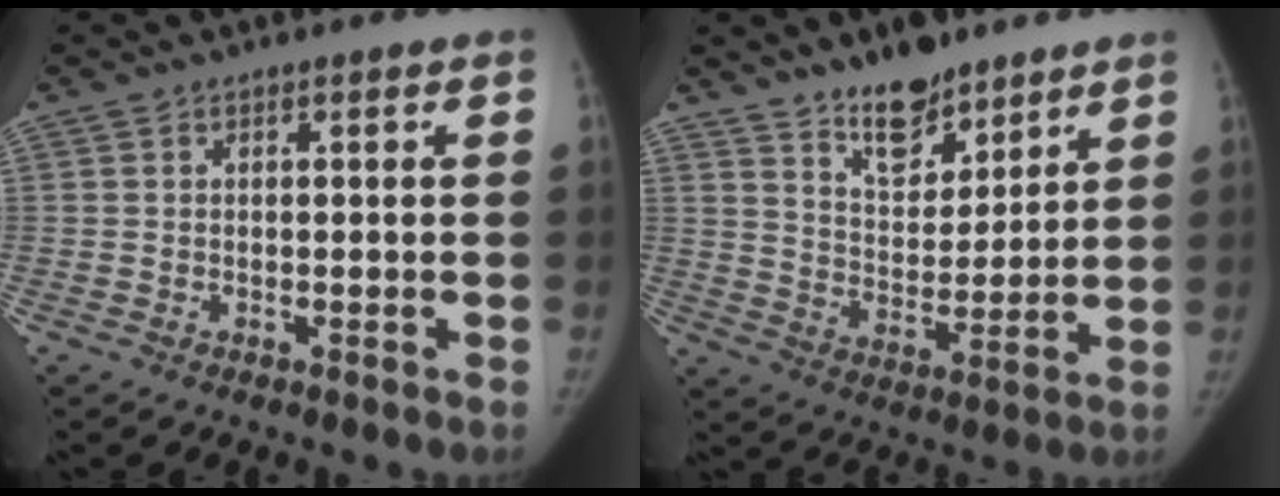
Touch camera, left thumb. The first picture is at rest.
{"total": 11.7, "force": [8.9, 5.1, 5.6], "torque": [-0.062, -0.067, 0.158]}